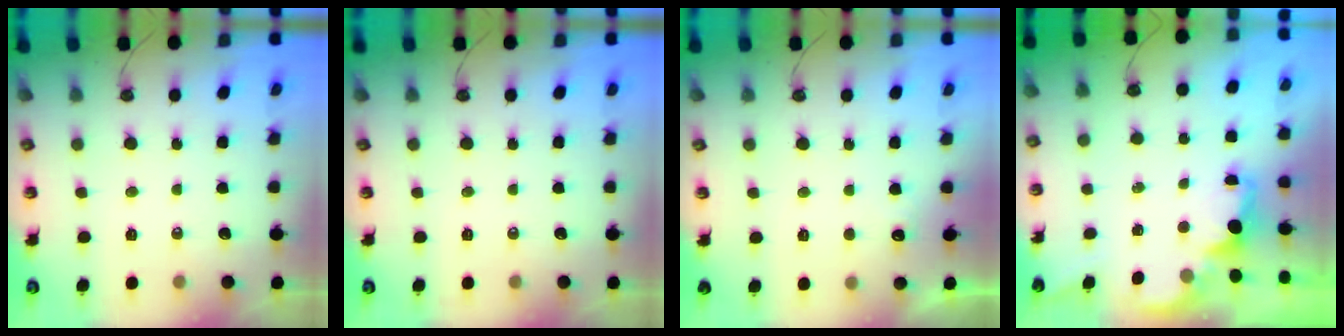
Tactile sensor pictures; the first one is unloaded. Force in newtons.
{"total": 0.0}
{"total": 3.0, "press": 2.8, "slide": 1.0}
{"total": 2.0, "press": 1.8, "slide": 0.8}